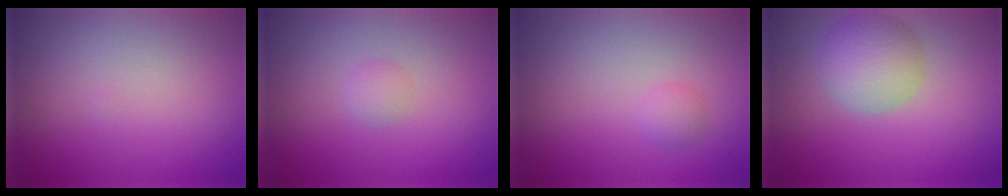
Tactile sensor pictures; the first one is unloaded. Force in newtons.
{"total": 1.0, "press": 1.0, "slide": 0.1}
{"total": 0.9, "press": 0.9, "slide": 0.0}
{"total": 4.8, "press": 4.8, "slide": 0.2}